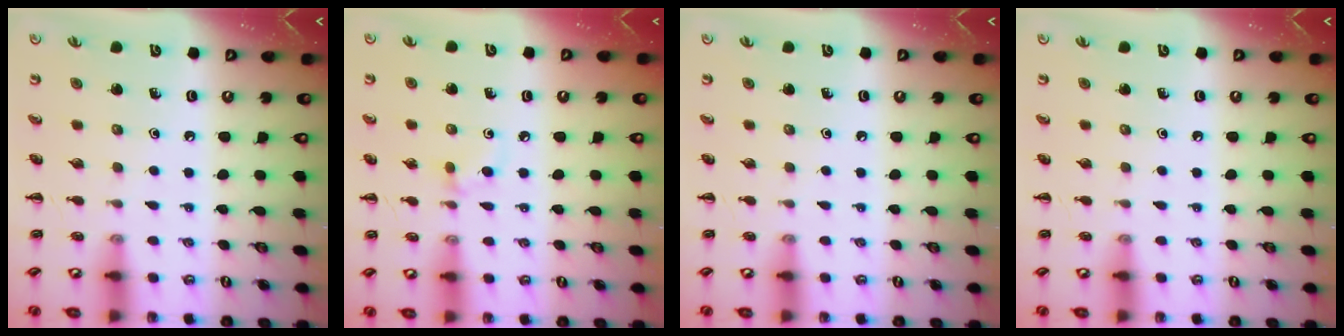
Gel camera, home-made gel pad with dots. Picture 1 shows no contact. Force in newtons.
{"total": 5.5, "press": 5.2, "slide": 1.9}
{"total": 0.0}
{"total": 0.0}